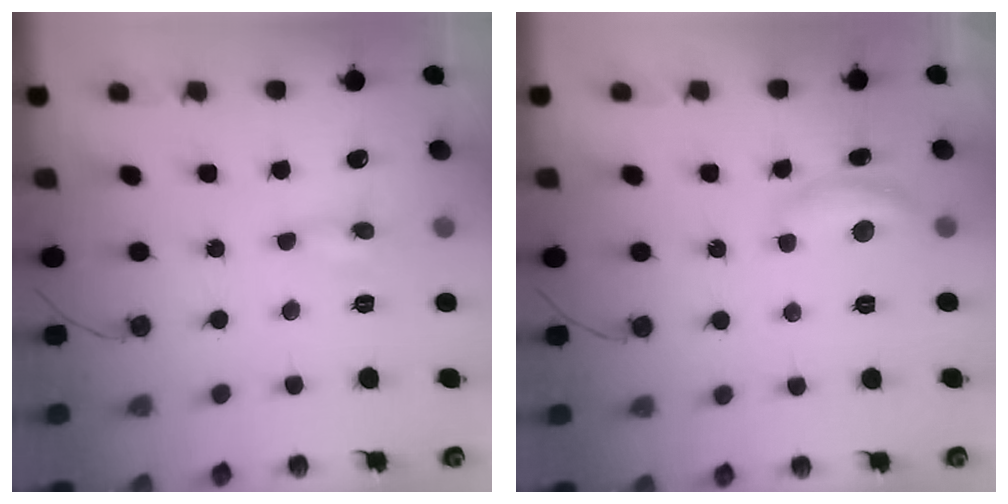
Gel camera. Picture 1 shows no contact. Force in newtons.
{"total": 11.3, "press": 11.3, "slide": 0.7}